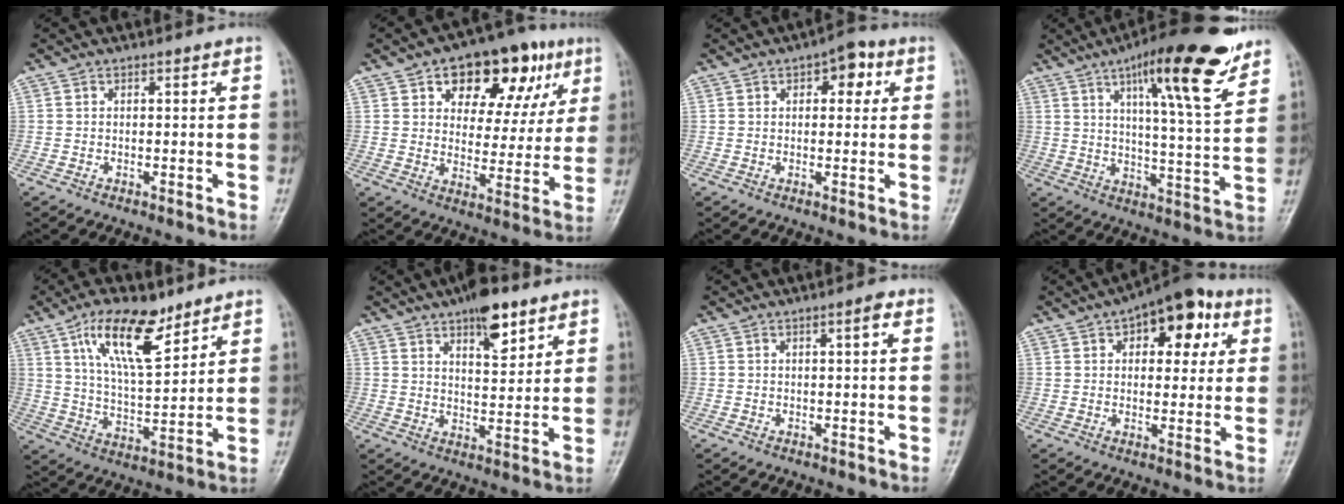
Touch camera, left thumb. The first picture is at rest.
{"total": 18.3, "force": [8.6, 10.6, 12.2], "torque": [-0.110, -0.009, 0.122]}
{"total": 5.7, "force": [2.2, 3.2, 4.2], "torque": [-0.026, 0.000, 0.020]}
{"total": 18.3, "force": [11.2, 3.8, 14.0], "torque": [-0.186, -0.053, 0.170]}
{"total": 13.9, "force": [8.4, 5.3, 9.7], "torque": [-0.146, -0.043, 0.153]}
{"total": 9.5, "force": [5.9, 3.6, 6.4], "torque": [-0.076, -0.033, 0.090]}
{"total": 1.6, "force": [0.6, 0.3, 1.5], "torque": [-0.025, 0.002, 0.007]}
{"total": 13.6, "force": [5.5, 7.3, 10.0], "torque": [-0.088, 0.003, 0.071]}